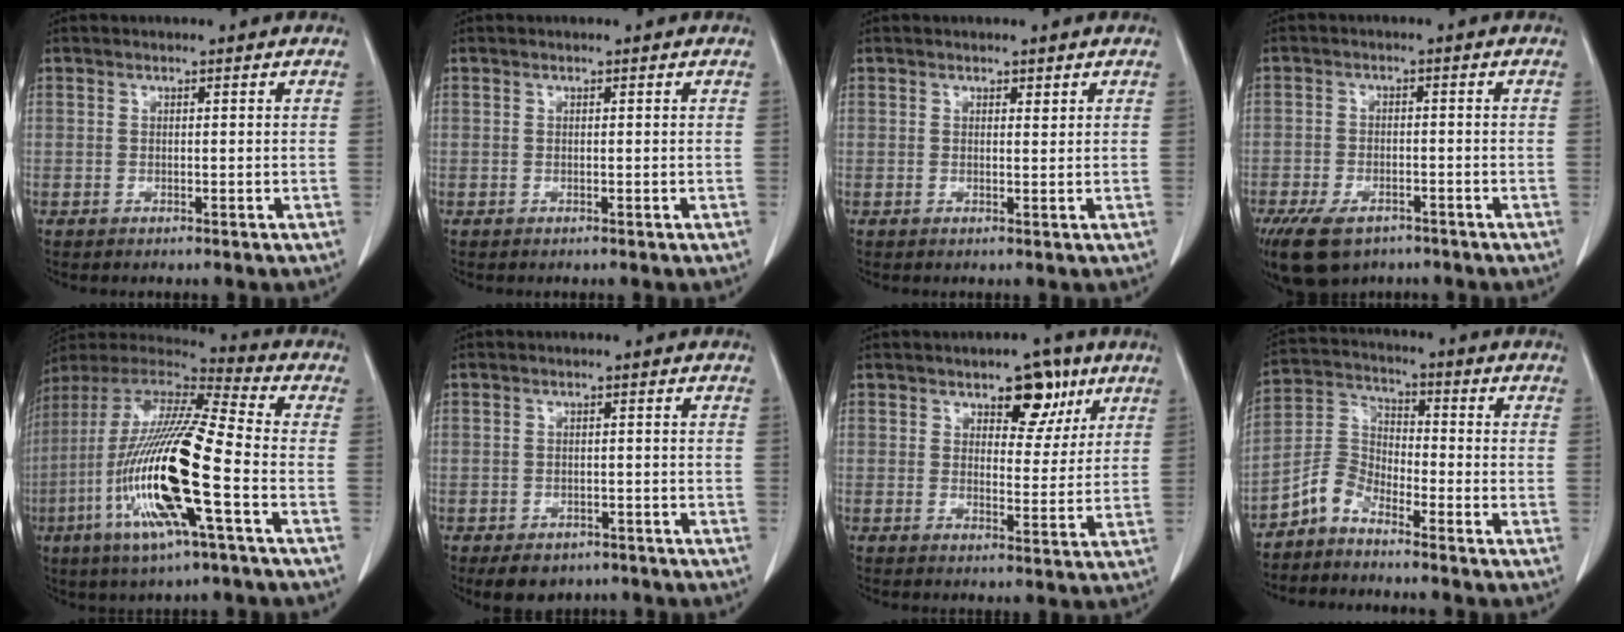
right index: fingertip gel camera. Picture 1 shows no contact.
{"total": 0.0}
{"total": 0.6, "force": [0.5, 0.2, 0.3], "torque": [-0.006, -0.005, 0.006]}
{"total": 10.5, "force": [-7.0, 5.5, 5.4], "torque": [-0.116, -0.007, -0.109]}
{"total": 21.3, "force": [-6.1, 1.8, 20.3], "torque": [-0.433, -0.026, -0.122]}
{"total": 6.0, "force": [-4.3, 3.6, 1.9], "torque": [-0.018, 0.005, -0.057]}
{"total": 6.4, "force": [3.7, 3.4, 4.0], "torque": [-0.045, 0.003, 0.051]}
{"total": 5.3, "force": [-4.4, 2.2, 1.8], "torque": [-0.042, 0.011, -0.101]}